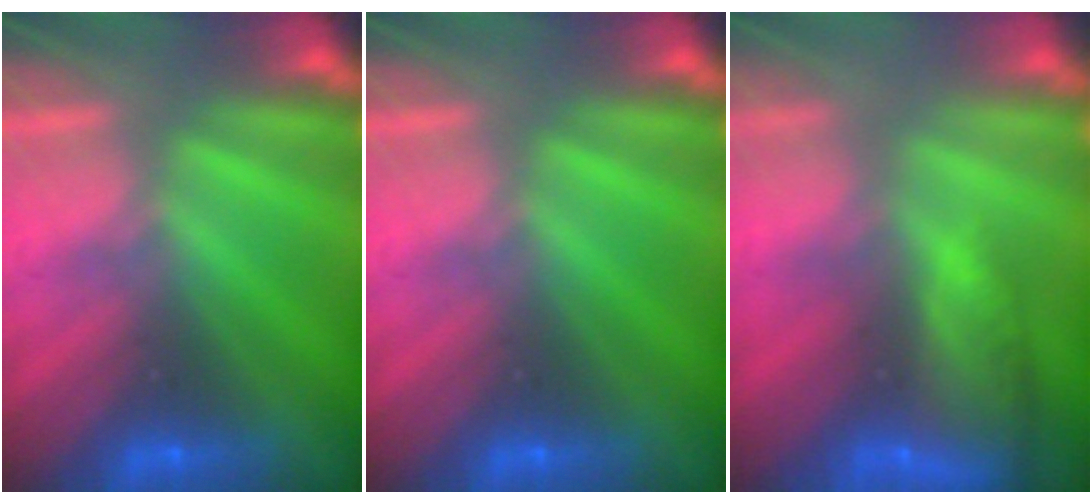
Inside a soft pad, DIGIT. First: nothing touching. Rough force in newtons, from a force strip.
{"total": 0.0}
{"total": 7.8}